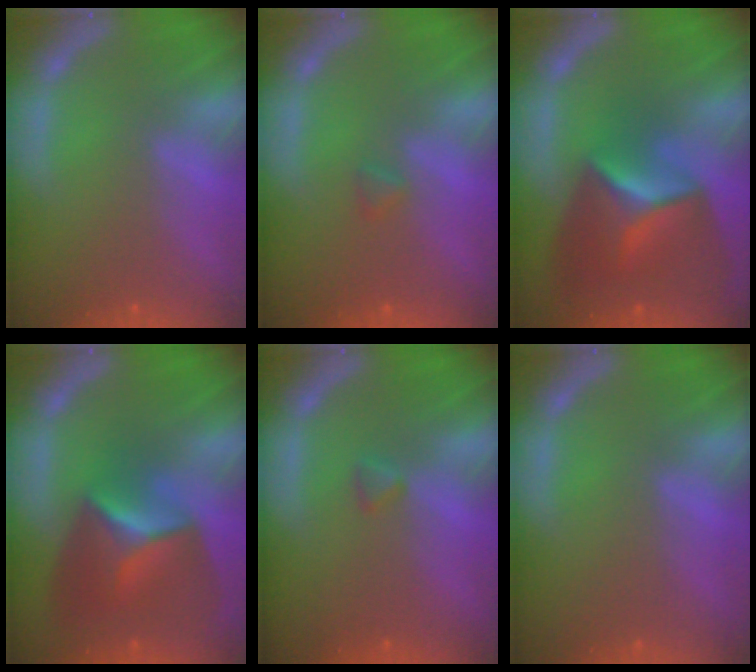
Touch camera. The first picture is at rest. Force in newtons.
{"total": 0.9}
{"total": 8.9}
{"total": 7.9}
{"total": 0.9}
{"total": 0.0}